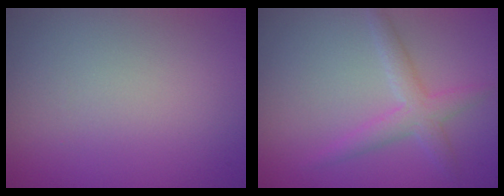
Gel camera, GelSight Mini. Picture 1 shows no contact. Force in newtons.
{"total": 2.6, "press": 2.6, "slide": 0.0}